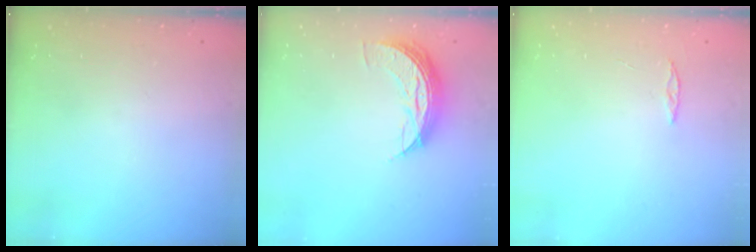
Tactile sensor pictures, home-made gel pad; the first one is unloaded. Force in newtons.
{"total": 8.3, "press": 8.3, "slide": 0.5}
{"total": 2.0, "press": 2.0, "slide": 0.2}